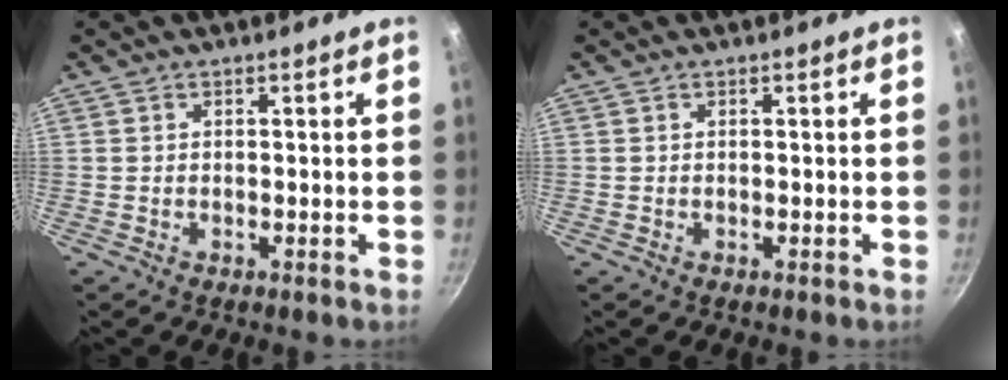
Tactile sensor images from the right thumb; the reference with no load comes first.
{"total": 0.0}